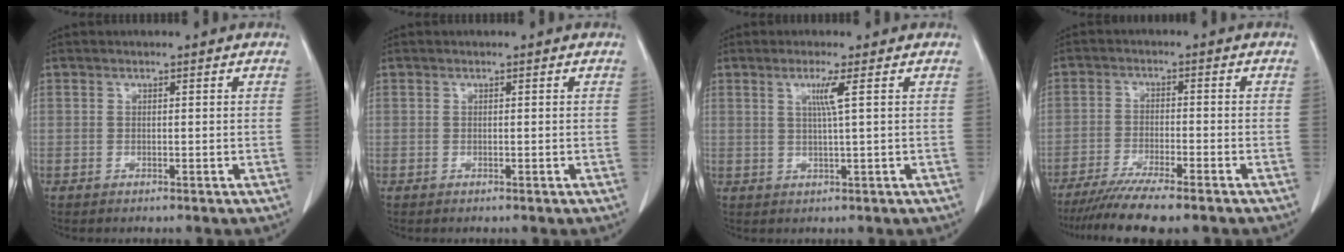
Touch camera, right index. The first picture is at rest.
{"total": 0.0}
{"total": 2.9, "force": [1.0, -0.8, 2.7], "torque": [-0.054, -0.003, 0.020]}
{"total": 9.9, "force": [-8.1, 0.3, 5.6], "torque": [-0.087, -0.023, -0.131]}